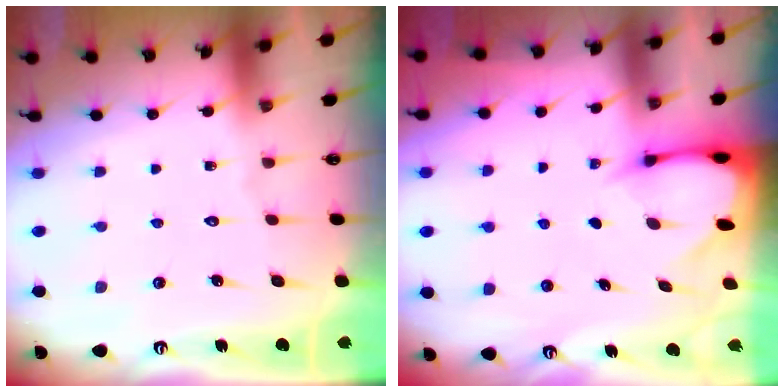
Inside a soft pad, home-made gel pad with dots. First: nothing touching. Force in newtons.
{"total": 3.1, "press": 3.1, "slide": 0.4}